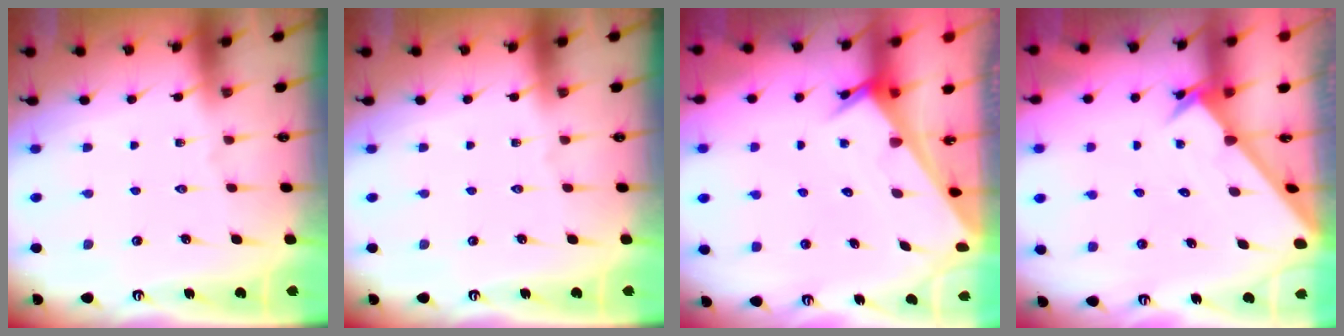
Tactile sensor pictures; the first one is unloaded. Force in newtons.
{"total": 0.0}
{"total": 3.2, "press": 3.2, "slide": 0.2}
{"total": 2.4, "press": 2.4, "slide": 0.1}